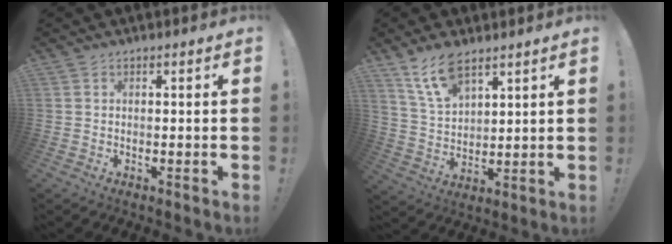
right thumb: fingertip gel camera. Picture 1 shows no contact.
{"total": 10.4, "force": [7.7, 4.5, 5.4], "torque": [-0.112, -0.034, 0.148]}